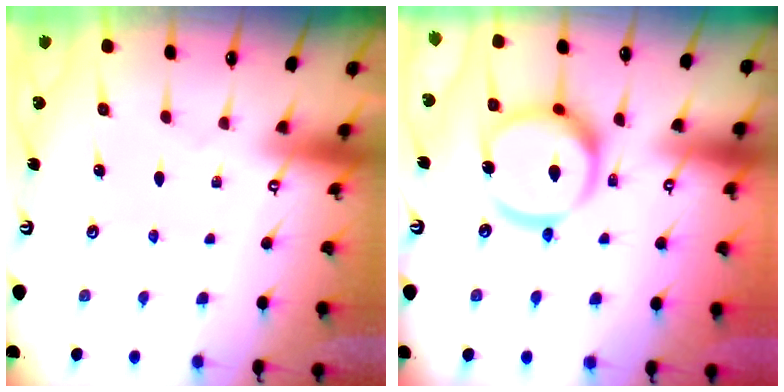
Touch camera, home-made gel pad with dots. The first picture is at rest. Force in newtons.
{"total": 15.5, "press": 15.4, "slide": 1.5}